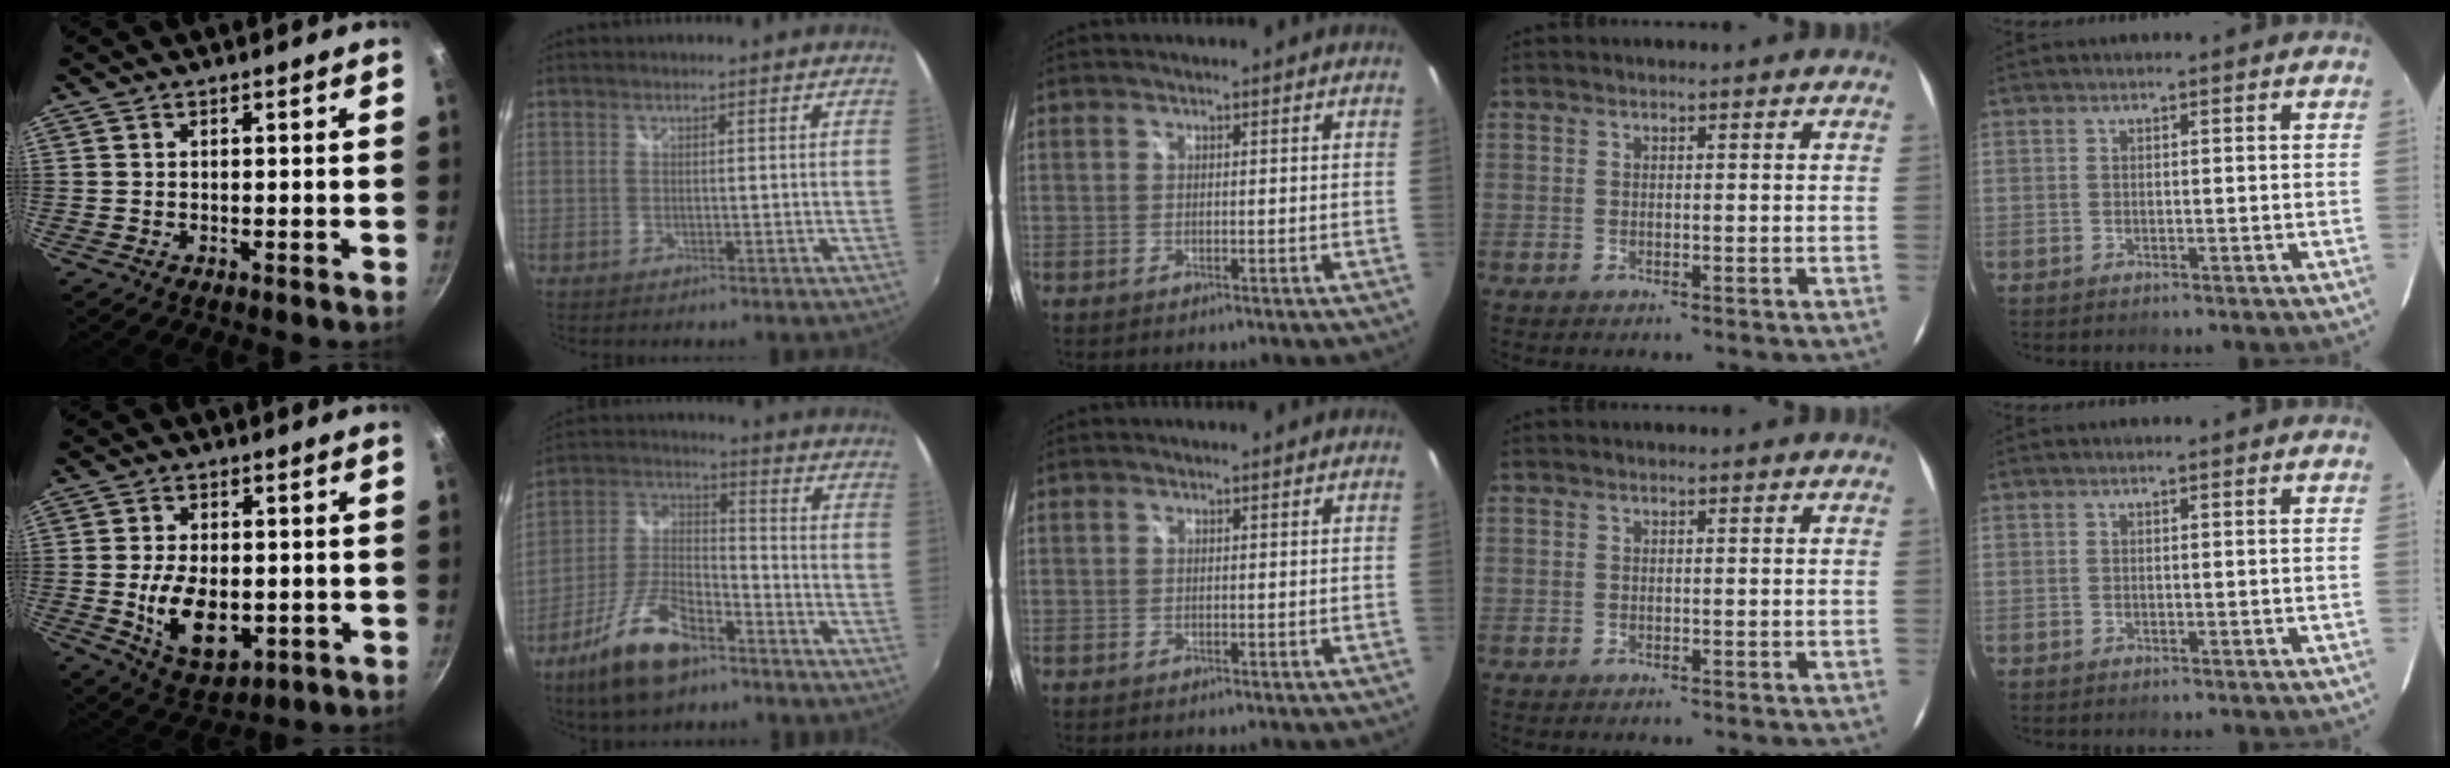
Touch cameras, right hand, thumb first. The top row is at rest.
{"thumb": {"total": 11.5, "force": [-1.6, 7.1, 9.0], "torque": [-0.140, -0.007, -0.012]}, "index": {"total": 14.7, "force": [-9.4, 5.9, 9.6], "torque": [-0.205, -0.003, -0.171]}}